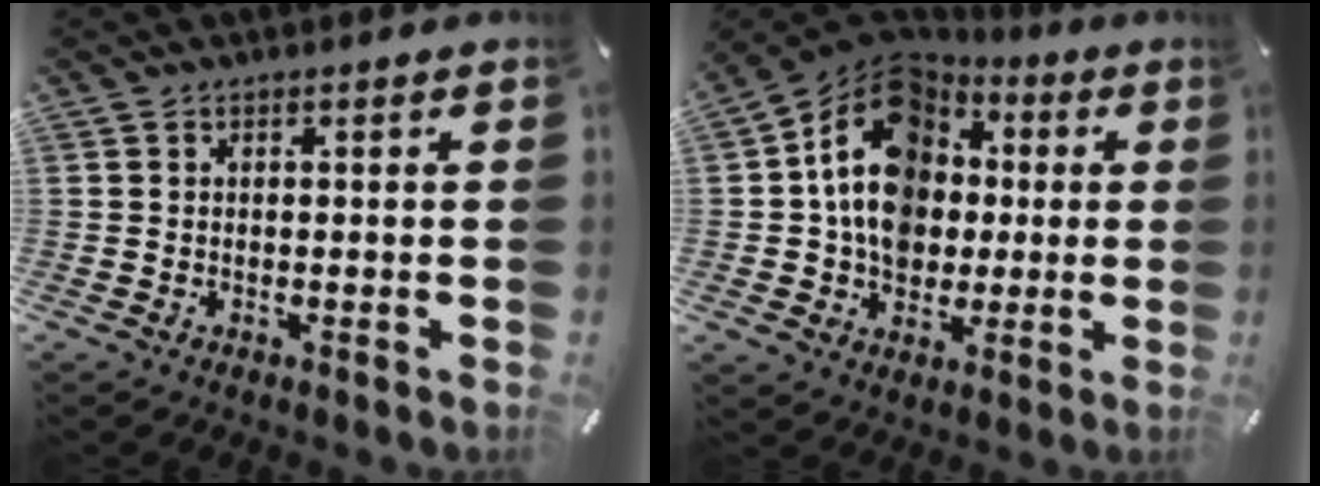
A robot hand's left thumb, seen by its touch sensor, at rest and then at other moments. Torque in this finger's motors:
{"motor_torque": [2.70, 2.31, 1.63, -0.99, 0.65]}